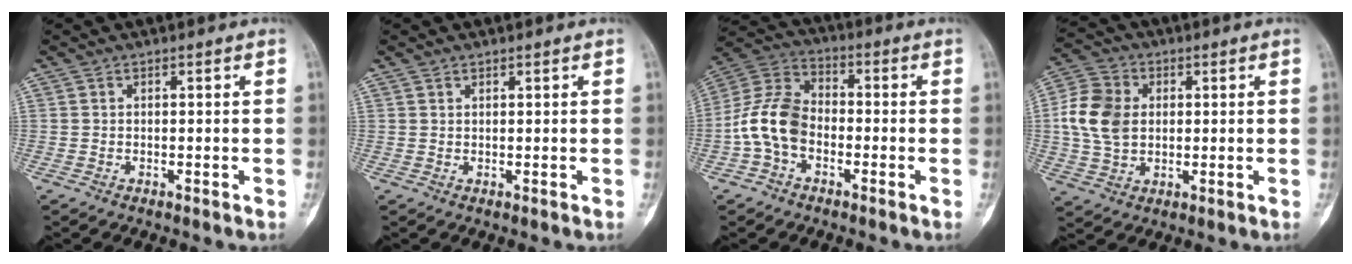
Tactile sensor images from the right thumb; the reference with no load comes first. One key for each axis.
{"total": 0.7, "fx": 0.6, "fy": 0.3, "fz": 0.1, "tx": -0.002, "ty": -0.004, "tz": 0.010}
{"total": 11.2, "fx": -2.8, "fy": 7.7, "fz": 7.7, "tx": -0.148, "ty": 0.037, "tz": -0.068}
{"total": 11.1, "fx": 1.0, "fy": 8.3, "fz": 7.2, "tx": -0.134, "ty": 0.007, "tz": 0.017}